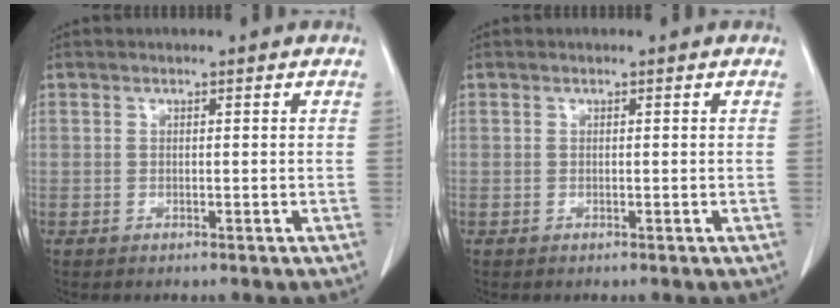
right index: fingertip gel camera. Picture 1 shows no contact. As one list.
[{"total": 0.0}]